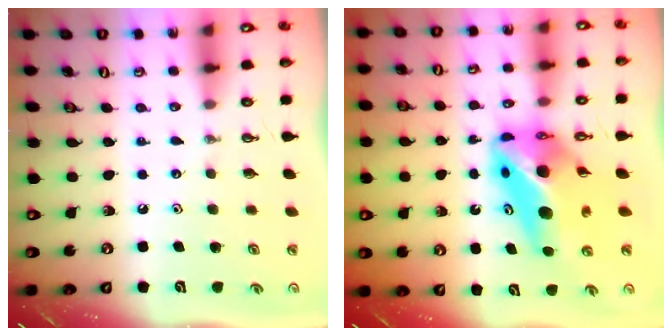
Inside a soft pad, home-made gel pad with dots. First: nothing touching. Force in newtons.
{"total": 12.5, "press": 12.2, "slide": 2.8}